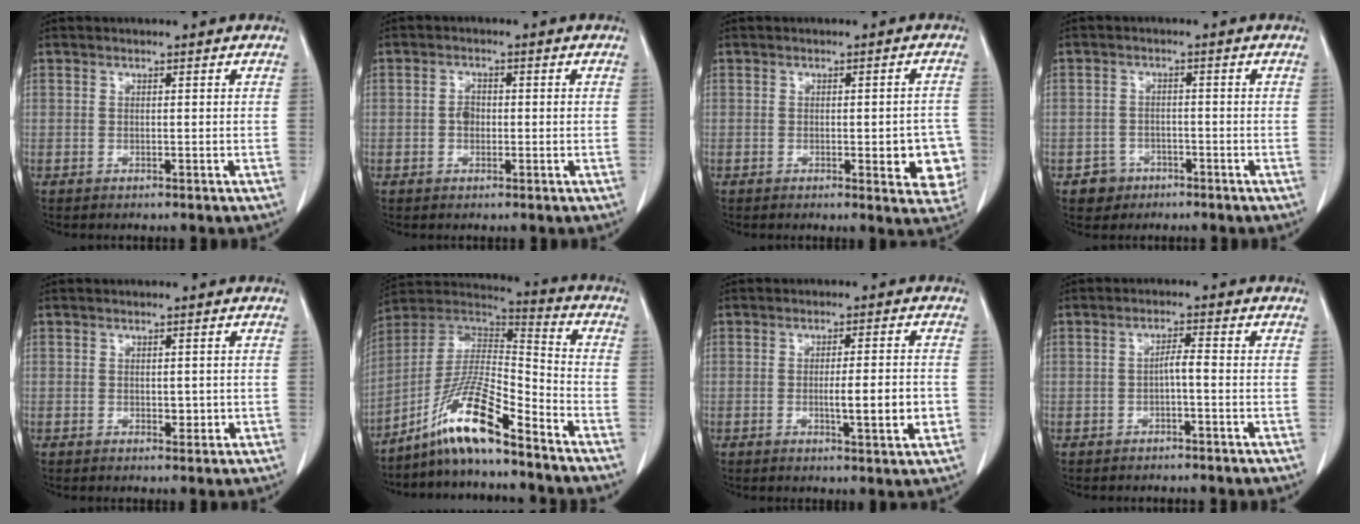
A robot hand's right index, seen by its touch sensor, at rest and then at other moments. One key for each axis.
{"total": 2.0, "fx": -0.3, "fy": 1.4, "fz": 1.4, "tx": -0.021, "ty": 0.005, "tz": -0.006}
{"total": 7.1, "fx": -1.7, "fy": 2.1, "fz": 6.6, "tx": -0.063, "ty": 0.001, "tz": -0.019}
{"total": 3.4, "fx": -1.8, "fy": 2.8, "fz": 0.0, "tx": 0.005, "ty": 0.015, "tz": -0.026}
{"total": 2.1, "fx": -0.2, "fy": 1.2, "fz": 1.7, "tx": -0.021, "ty": -0.001, "tz": 0.002}
{"total": 13.5, "fx": -9.5, "fy": 1.0, "fz": 9.5, "tx": -0.181, "ty": 0.009, "tz": -0.176}
{"total": 6.7, "fx": -1.4, "fy": 0.4, "fz": 6.5, "tx": -0.097, "ty": -0.007, "tz": -0.018}
{"total": 2.2, "fx": -0.6, "fy": 0.3, "fz": 2.1, "tx": -0.034, "ty": 0.005, "tz": -0.012}